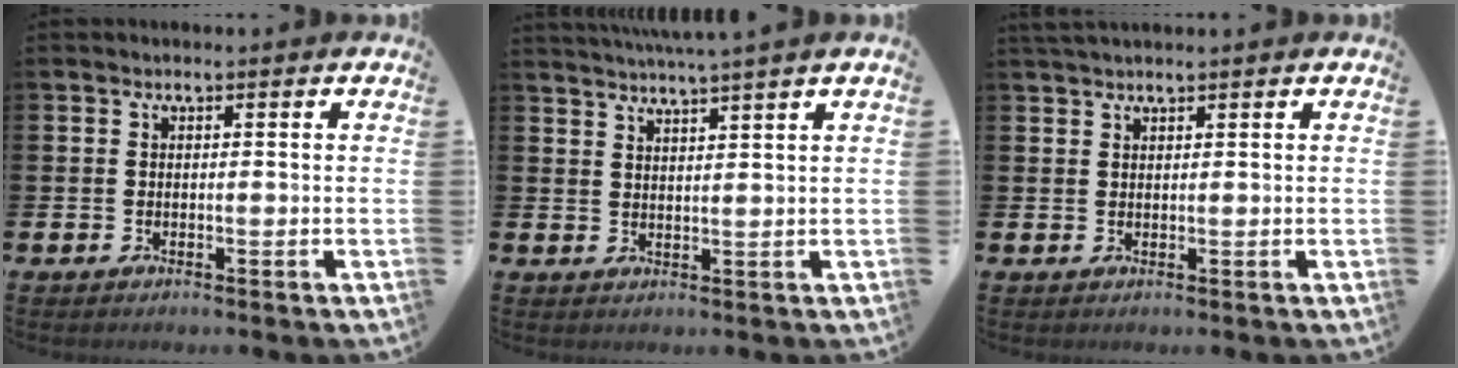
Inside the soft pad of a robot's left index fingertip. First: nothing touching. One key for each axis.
{"total": 3.2, "fx": 2.9, "fy": -1.2, "fz": 0.3, "tx": -0.018, "ty": -0.012, "tz": 0.054}
{"total": 1.3, "fx": 1.3, "fy": 0.0, "fz": 0.4, "tx": -0.008, "ty": 0.001, "tz": 0.024}